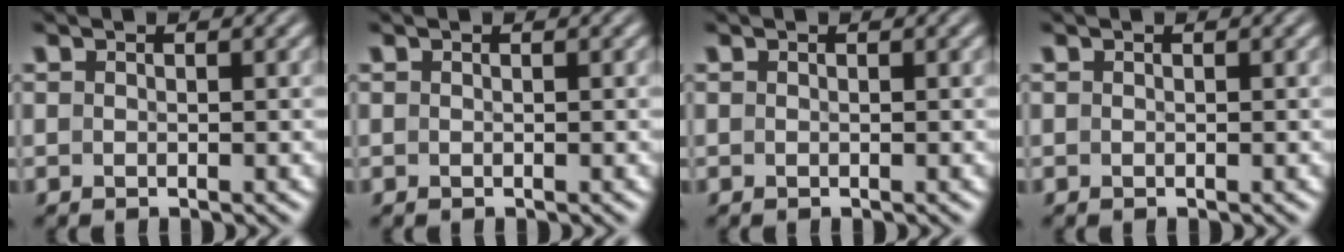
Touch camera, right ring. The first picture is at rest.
{"total": 0.0}
{"total": 0.0}
{"total": 0.0}